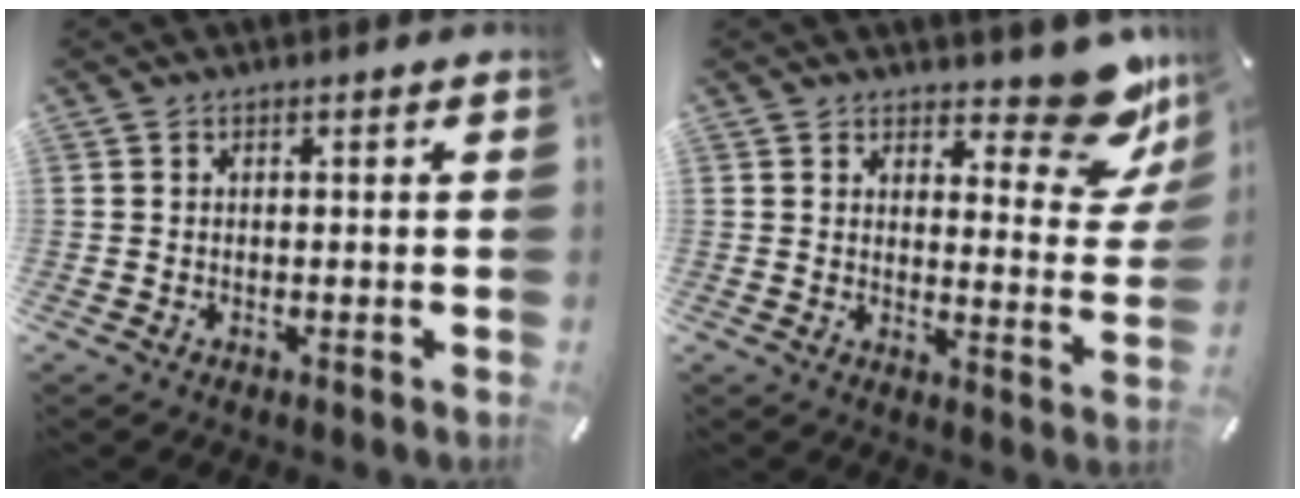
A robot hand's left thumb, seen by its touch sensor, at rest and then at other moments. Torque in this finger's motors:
{"motor_torque": [0.73, -0.35, 0.25, -0.07, 0.03]}